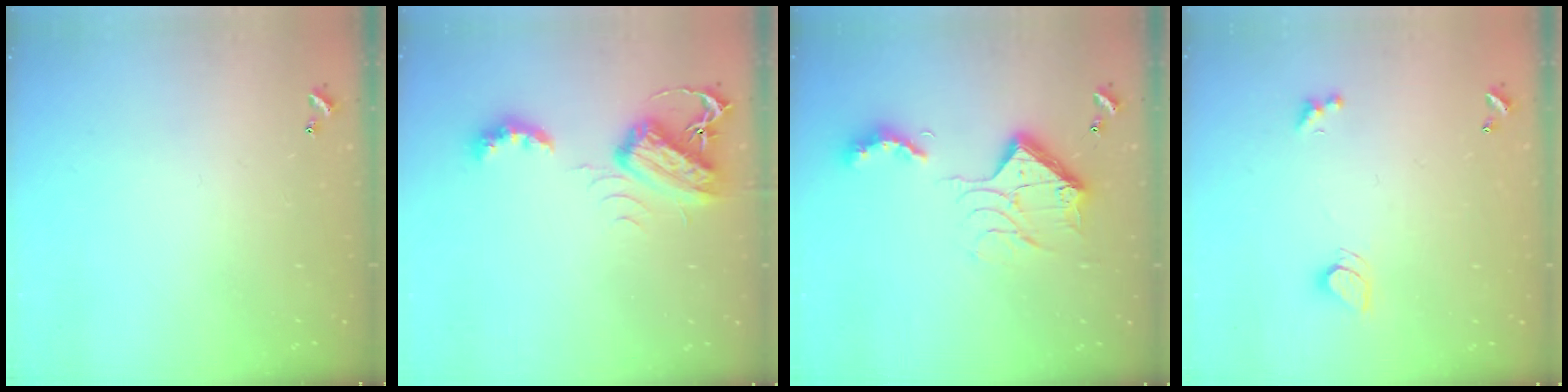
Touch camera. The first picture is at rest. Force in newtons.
{"total": 7.0, "press": 7.0, "slide": 0.1}
{"total": 15.7, "press": 15.7, "slide": 1.2}
{"total": 2.5, "press": 2.4, "slide": 0.6}